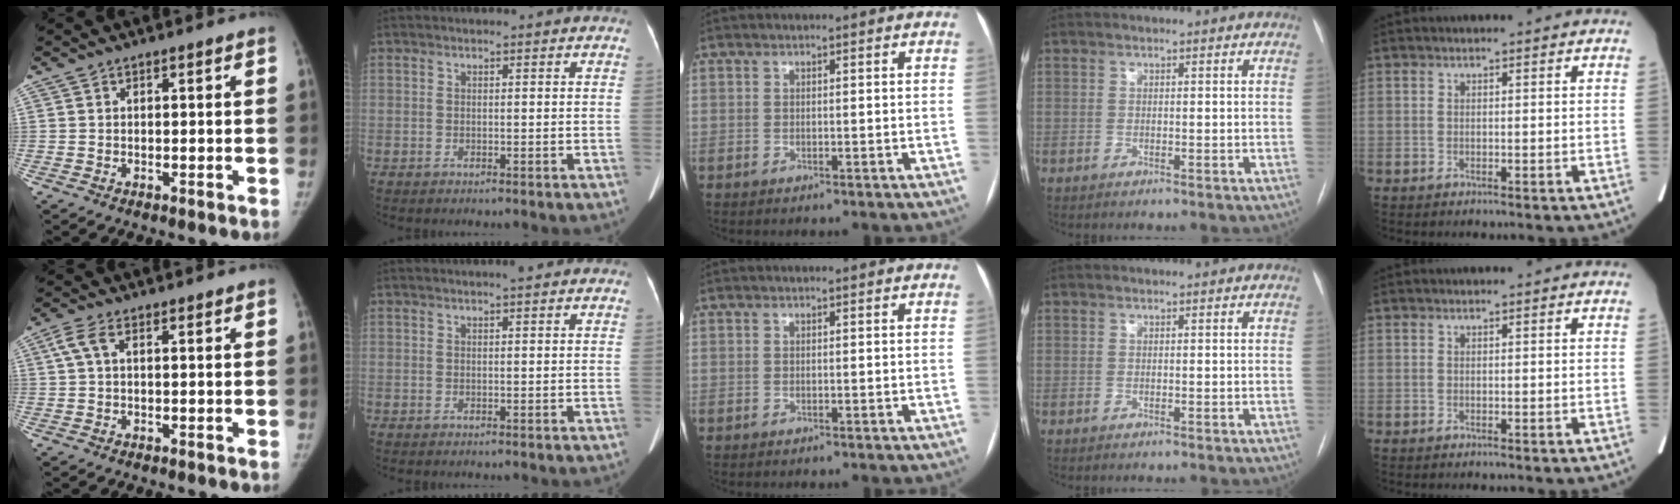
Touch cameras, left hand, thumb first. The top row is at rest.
{"thumb": {"total": 3.1, "force": [1.0, 1.5, 2.6], "torque": [-0.067, 0.014, 0.021]}, "index": {"total": 1.5, "force": [1.1, 0.2, 1.0], "torque": [-0.016, 0.006, 0.013]}}